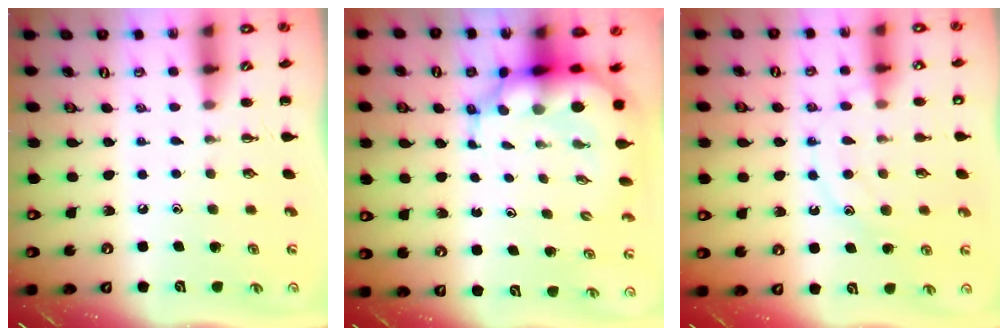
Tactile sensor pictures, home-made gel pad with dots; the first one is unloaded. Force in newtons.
{"total": 8.4, "press": 8.0, "slide": 2.6}
{"total": 11.5, "press": 11.5, "slide": 0.8}